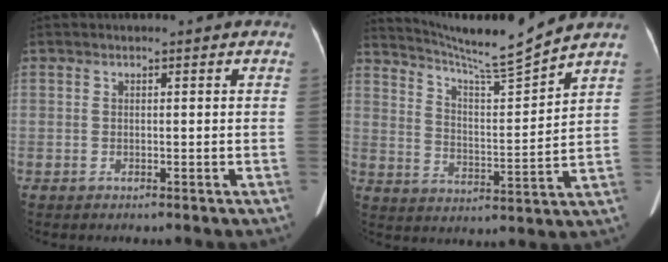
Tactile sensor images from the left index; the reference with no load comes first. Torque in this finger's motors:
{"motor_torque": [-0.13, -0.22, -0.17, 0.00]}